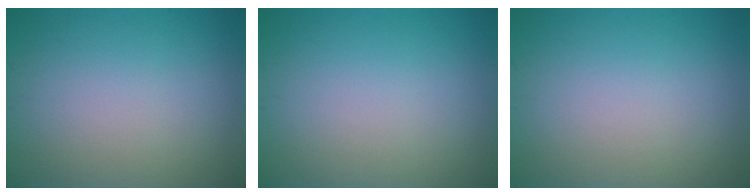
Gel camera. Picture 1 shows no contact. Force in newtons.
{"total": 0.0}
{"total": 0.0}